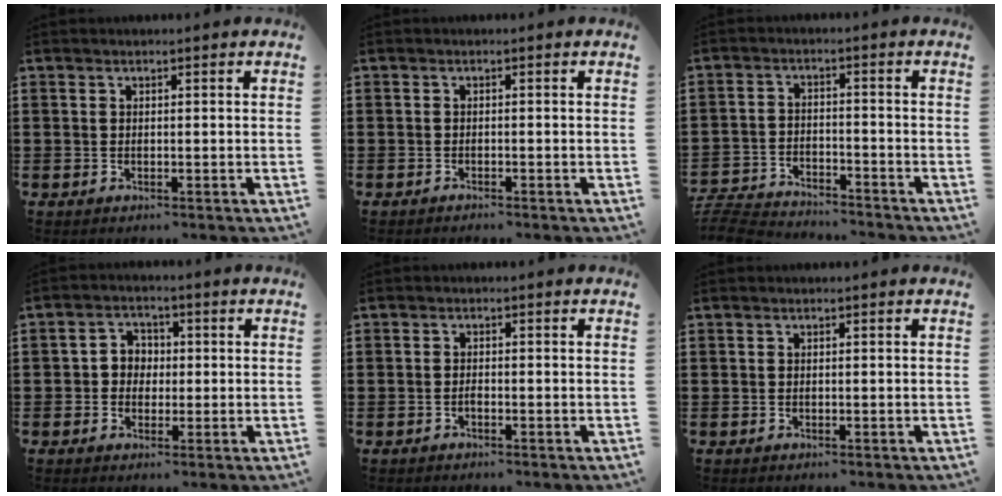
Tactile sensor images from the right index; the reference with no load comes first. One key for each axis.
{"total": 0.7, "fx": -0.7, "fy": -0.1, "fz": 0.1, "tx": -0.004, "ty": -0.004, "tz": -0.014}
{"total": 5.5, "fx": -5.4, "fy": 0.5, "fz": 0.7, "tx": -0.031, "ty": -0.002, "tz": -0.113}
{"total": 3.2, "fx": -0.5, "fy": 3.0, "fz": 1.2, "tx": -0.034, "ty": 0.011, "tz": -0.015}
{"total": 0.7, "fx": -0.5, "fy": 0.4, "fz": 0.4, "tx": -0.008, "ty": -0.002, "tz": -0.010}
{"total": 0.0}